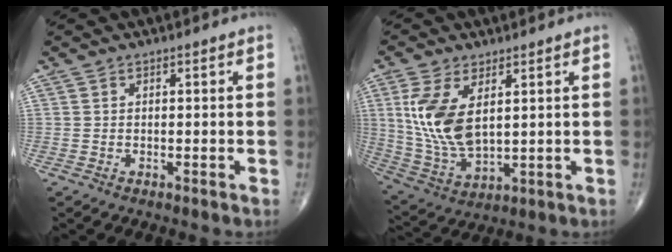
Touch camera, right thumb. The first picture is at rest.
{"total": 12.8, "force": [3.3, 6.6, 10.5], "torque": [-0.218, -0.015, 0.082]}